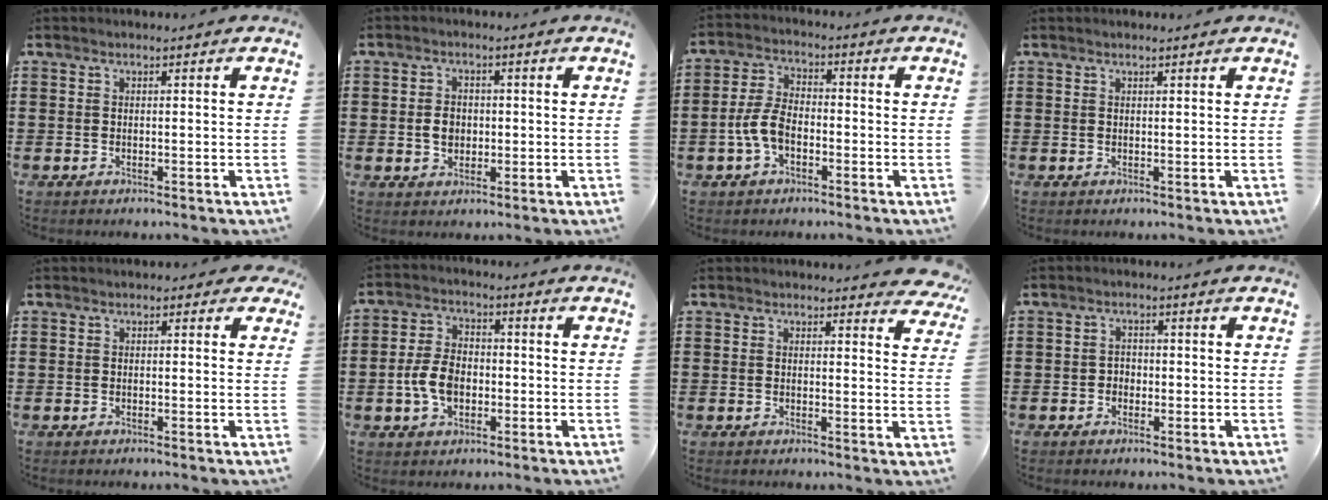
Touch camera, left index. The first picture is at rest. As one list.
[{"total": 3.2, "force": [-0.2, 2.5, 2.0], "torque": [-0.038, 0.003, -0.007]}, {"total": 5.6, "force": [-1.9, 2.9, 4.3], "torque": [-0.110, 0.001, -0.044]}, {"total": 0.5, "force": [0.4, 0.1, 0.2], "torque": [-0.006, 0.000, 0.010]}, {"total": 0.9, "force": [0.1, 0.7, 0.5], "torque": [-0.013, 0.006, -0.001]}, {"total": 6.5, "force": [-1.5, 4.2, 4.7], "torque": [-0.112, 0.004, -0.033]}, {"total": 2.6, "force": [2.5, 0.4, 0.8], "torque": [-0.008, -0.012, 0.043]}, {"total": 1.4, "force": [-0.6, 1.2, 0.5], "torque": [-0.014, 0.004, -0.014]}]